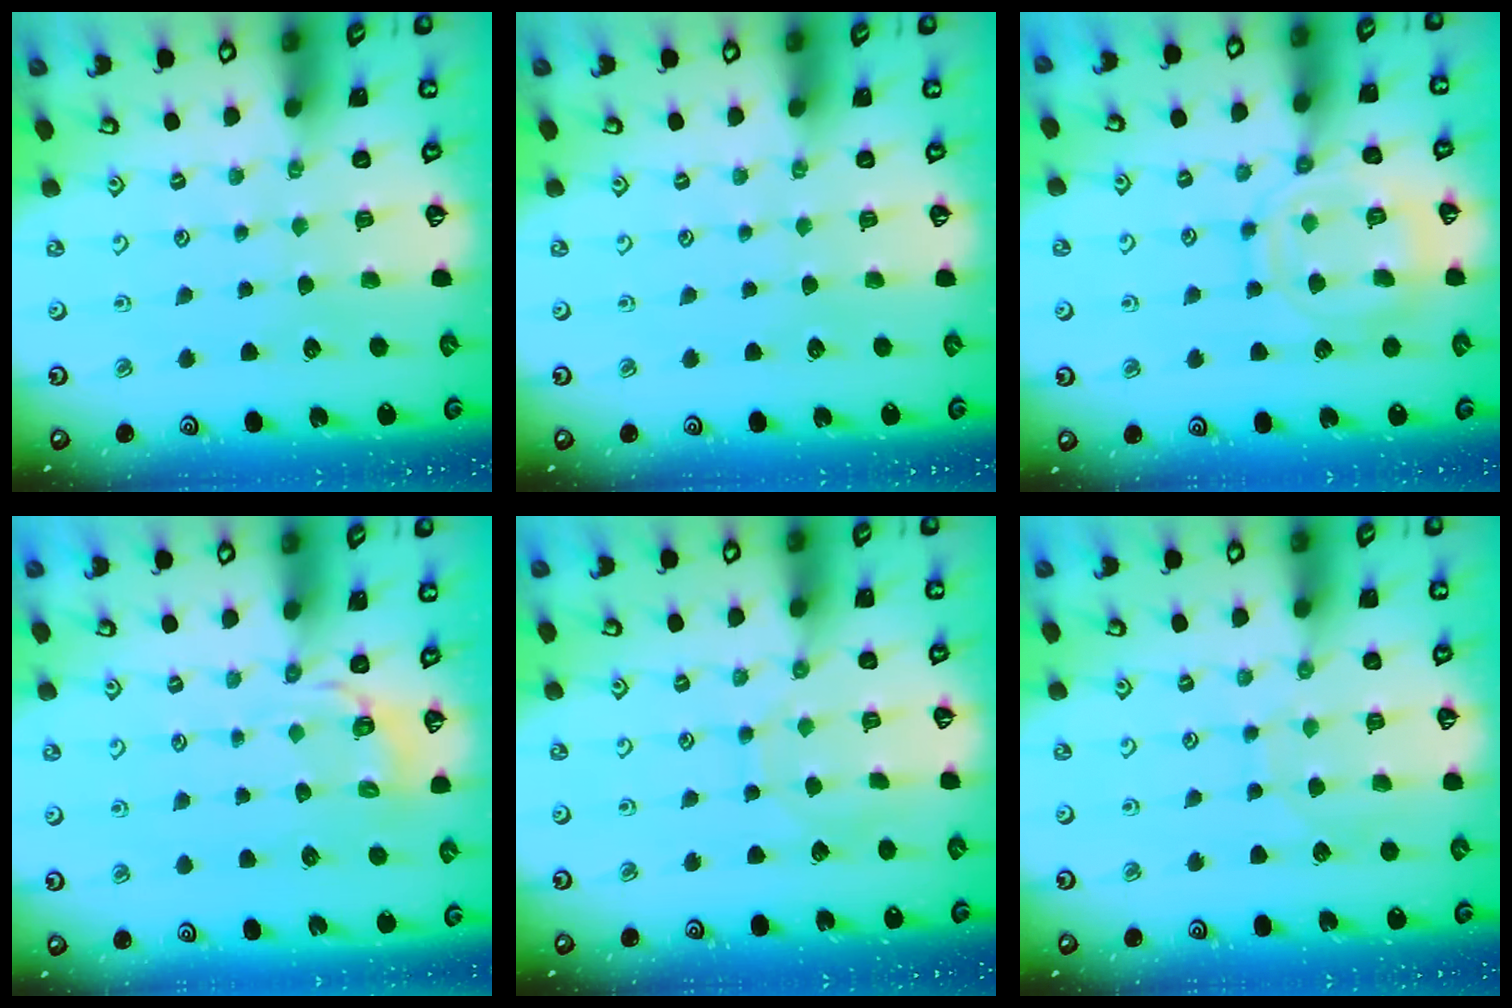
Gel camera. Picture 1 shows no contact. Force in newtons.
{"total": 0.0}
{"total": 13.2, "press": 13.1, "slide": 1.2}
{"total": 3.4, "press": 2.3, "slide": 2.5}
{"total": 4.8, "press": 4.8, "slide": 0.4}
{"total": 6.6, "press": 6.6, "slide": 0.4}